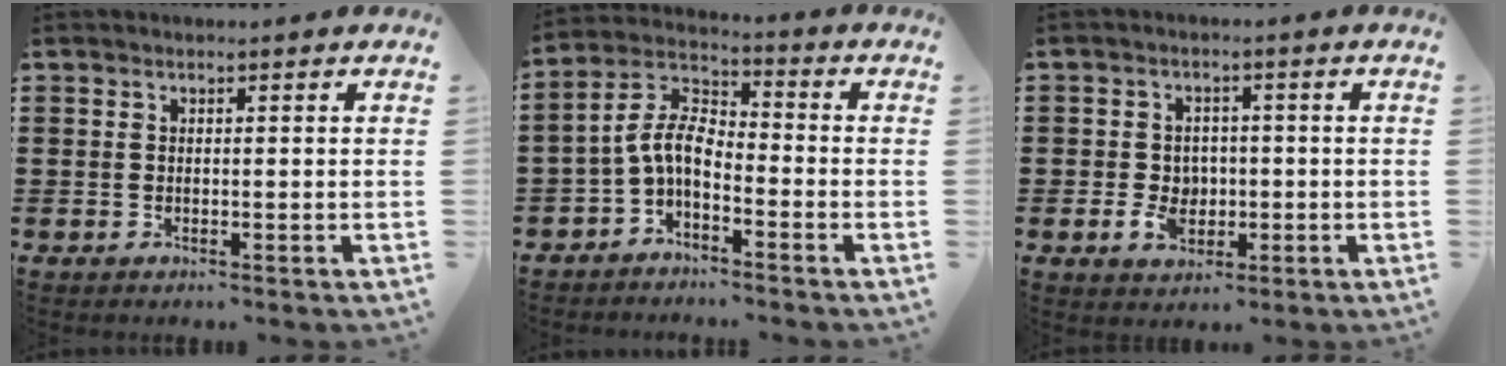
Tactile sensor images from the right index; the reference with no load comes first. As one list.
[{"total": 6.2, "force": [-2.2, 2.9, 5.0], "torque": [-0.131, -0.009, -0.055]}, {"total": 4.6, "force": [-1.1, 3.4, 2.9], "torque": [-0.067, 0.000, -0.021]}]